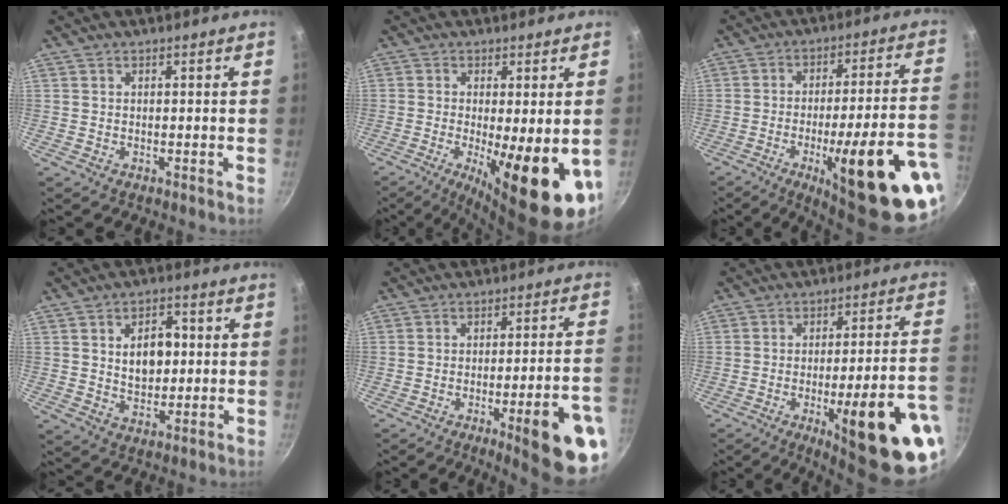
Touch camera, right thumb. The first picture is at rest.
{"total": 16.7, "force": [-3.9, 4.8, 15.5], "torque": [-0.217, -0.017, -0.045]}
{"total": 25.2, "force": [-9.9, 5.2, 22.6], "torque": [-0.269, 0.029, -0.134]}
{"total": 8.4, "force": [1.2, 5.6, 6.2], "torque": [-0.072, 0.002, 0.023]}
{"total": 16.6, "force": [-7.5, 3.2, 14.5], "torque": [-0.161, 0.036, -0.094]}
{"total": 22.4, "force": [-9.2, 4.5, 19.9], "torque": [-0.229, 0.032, -0.121]}